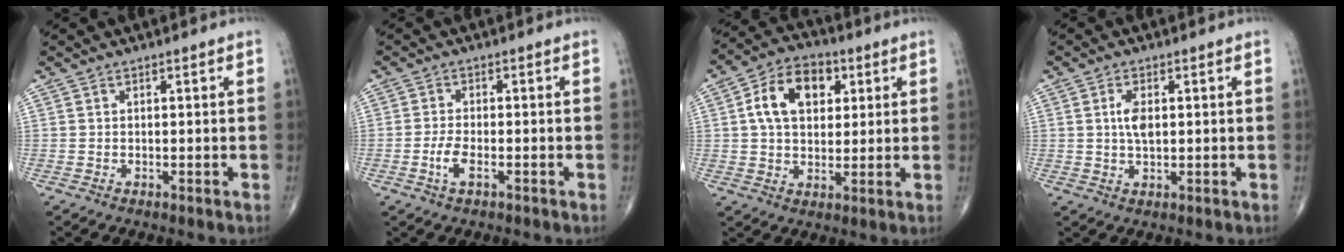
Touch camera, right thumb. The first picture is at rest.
{"total": 3.3, "force": [-1.4, 1.2, 2.7], "torque": [-0.062, 0.007, -0.027]}
{"total": 12.1, "force": [3.2, 8.0, 8.4], "torque": [-0.120, 0.007, 0.048]}
{"total": 3.9, "force": [0.7, 1.9, 3.3], "torque": [-0.064, -0.002, 0.013]}